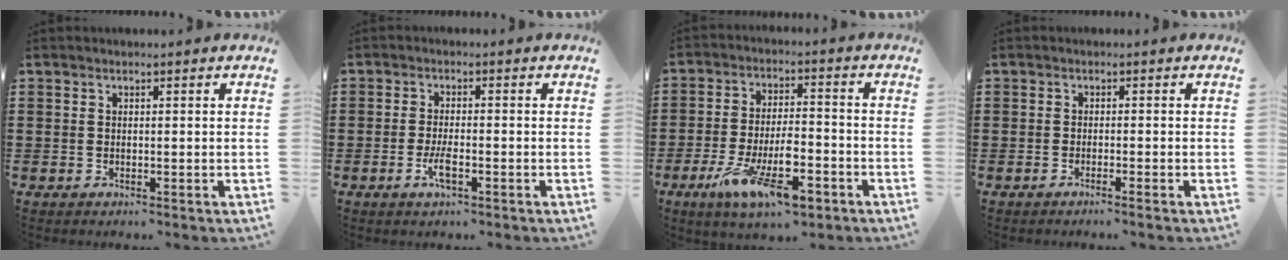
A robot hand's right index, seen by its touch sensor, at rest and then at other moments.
{"total": 3.1, "force": [-1.3, 0.7, 2.7], "torque": [-0.060, -0.003, -0.026]}
{"total": 11.8, "force": [-5.8, 4.2, 9.3], "torque": [-0.189, 0.007, -0.105]}
{"total": 1.0, "force": [-0.8, -0.2, 0.5], "torque": [-0.011, -0.002, -0.015]}